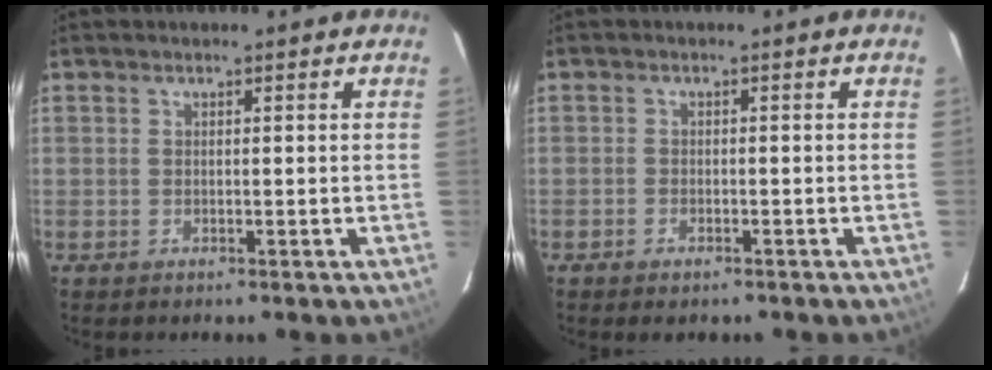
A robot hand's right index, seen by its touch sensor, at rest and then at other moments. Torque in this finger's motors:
{"motor_torque": [0.13, -0.02, 0.06, 0.00]}